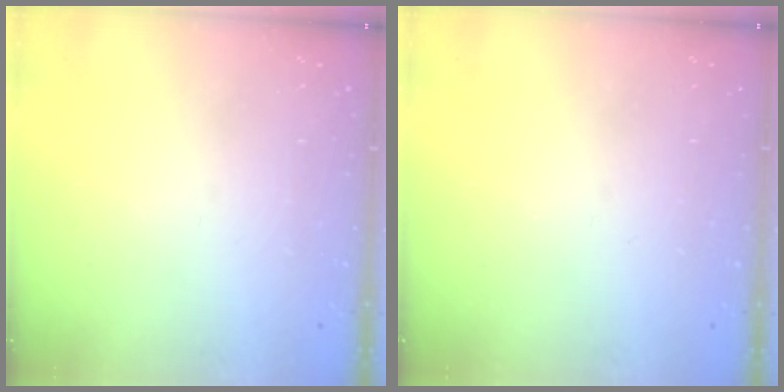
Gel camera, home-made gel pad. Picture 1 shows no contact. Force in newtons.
{"total": 0.0}